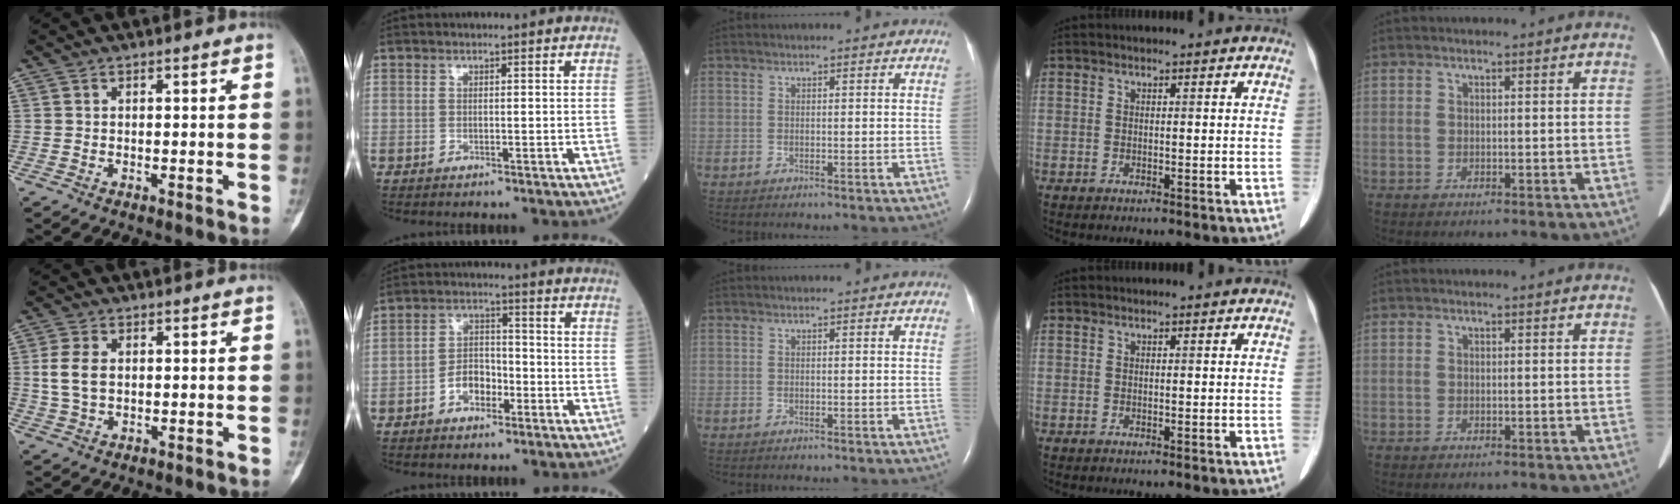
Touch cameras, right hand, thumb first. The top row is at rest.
{"thumb": {"total": 5.5, "force": [0.6, 3.5, 4.2], "torque": [-0.094, 0.004, 0.014]}, "index": {"total": 5.1, "force": [-2.4, 3.2, 3.2], "torque": [-0.053, 0.016, -0.045]}}